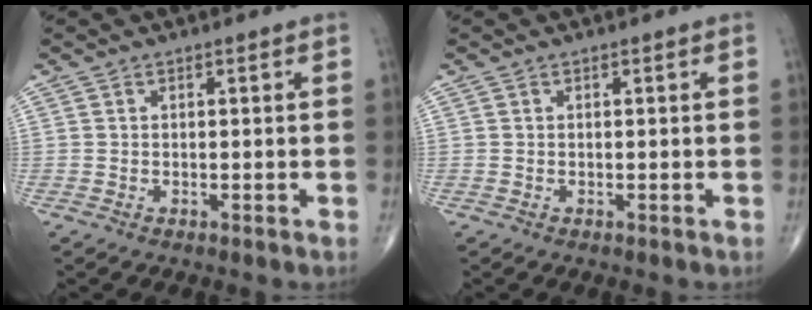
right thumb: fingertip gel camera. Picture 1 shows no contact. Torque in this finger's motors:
{"motor_torque": [0.01, 0.04, -0.04, -0.01, 0.01]}